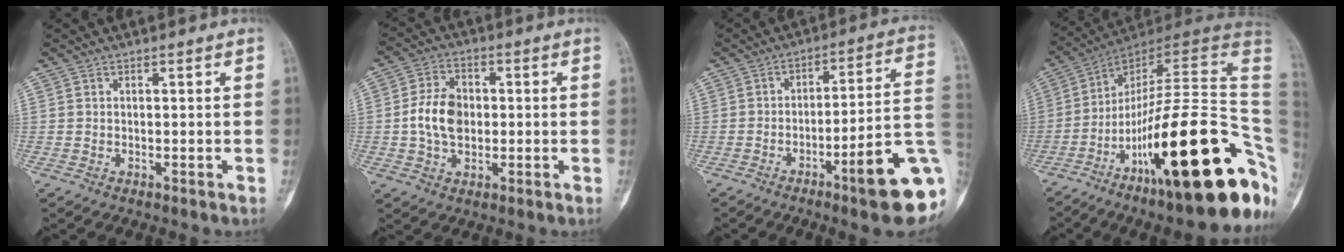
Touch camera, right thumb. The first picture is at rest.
{"total": 8.5, "force": [-0.2, 6.0, 6.0], "torque": [-0.098, 0.012, -0.009]}
{"total": 16.5, "force": [-6.1, 2.6, 15.1], "torque": [-0.156, 0.038, -0.084]}
{"total": 33.3, "force": [-10.0, 8.8, 30.5], "torque": [-0.367, 0.070, -0.154]}